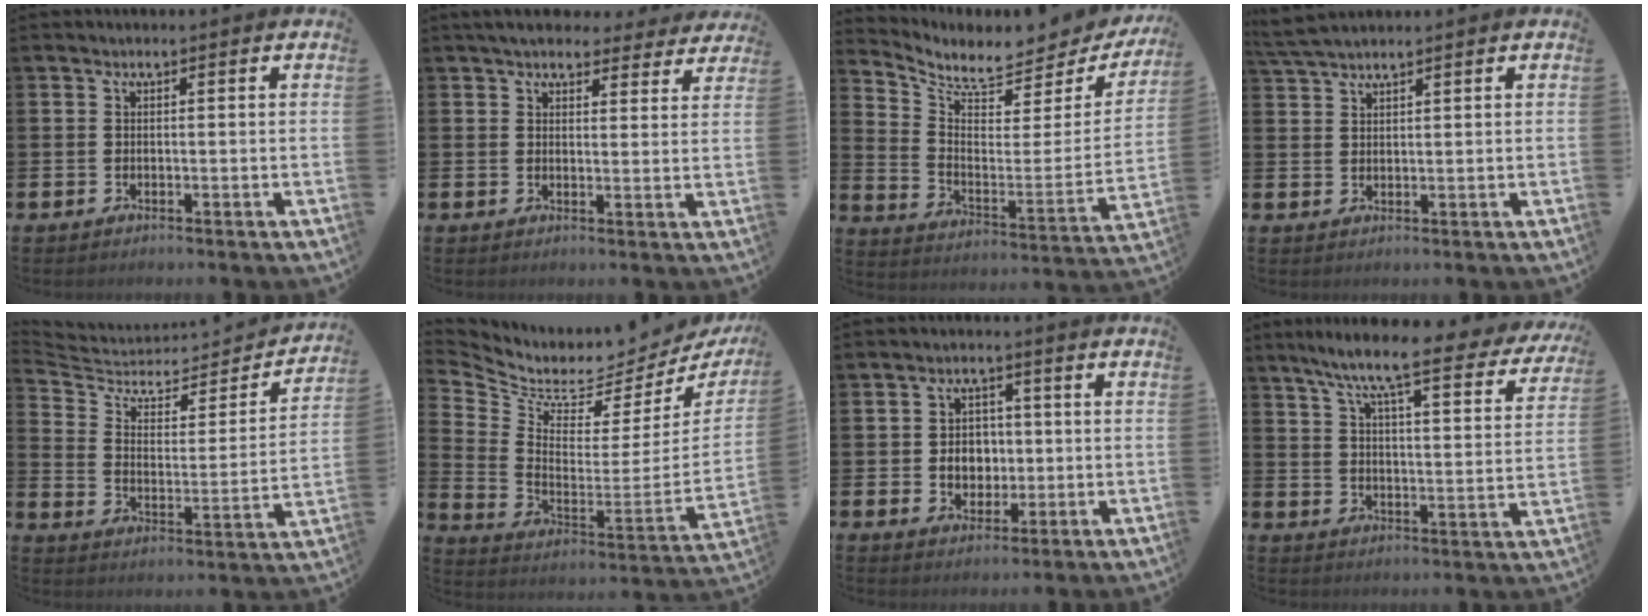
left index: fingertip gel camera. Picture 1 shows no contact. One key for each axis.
{"total": 5.0, "fx": 4.6, "fy": 1.7, "fz": 1.1, "tx": -0.024, "ty": -0.022, "tz": 0.082}
{"total": 6.0, "fx": 5.2, "fy": 2.3, "fz": 1.8, "tx": -0.062, "ty": -0.046, "tz": 0.084}
{"total": 3.0, "fx": 2.9, "fy": 0.2, "fz": 0.7, "tx": -0.027, "ty": -0.004, "tz": 0.056}
{"total": 5.6, "fx": 4.3, "fy": 2.9, "fz": 2.2, "tx": -0.064, "ty": -0.039, "tz": 0.065}
{"total": 4.5, "fx": 4.1, "fy": 1.7, "fz": 1.0, "tx": -0.056, "ty": -0.058, "tz": 0.062}
{"total": 3.9, "fx": 0.2, "fy": 3.5, "fz": 1.6, "tx": -0.026, "ty": 0.005, "tz": -0.006}
{"total": 9.2, "fx": 7.8, "fy": 0.8, "fz": 4.7, "tx": -0.110, "ty": -0.055, "tz": 0.126}